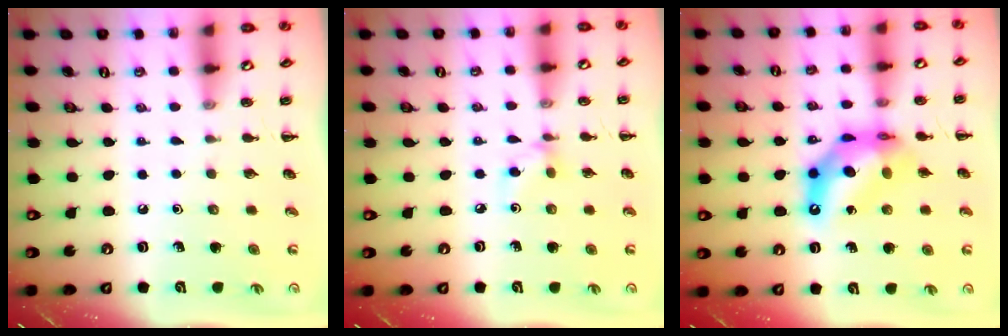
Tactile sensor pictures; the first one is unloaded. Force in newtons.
{"total": 3.8, "press": 3.6, "slide": 1.1}
{"total": 12.0, "press": 11.5, "slide": 3.5}